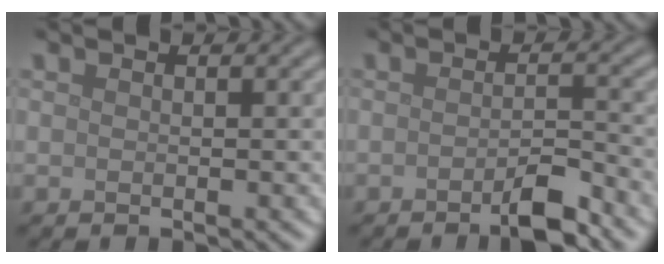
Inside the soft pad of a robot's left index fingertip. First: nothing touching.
{"total": 3.0, "force": [-2.0, 0.5, 2.2], "torque": [-0.035, 0.003, -0.038]}